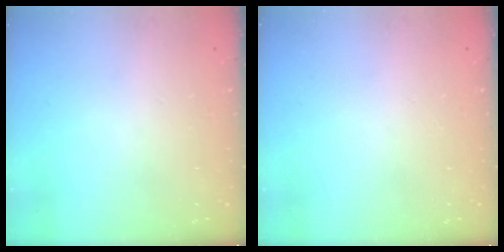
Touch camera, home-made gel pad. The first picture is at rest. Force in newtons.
{"total": 0.0}